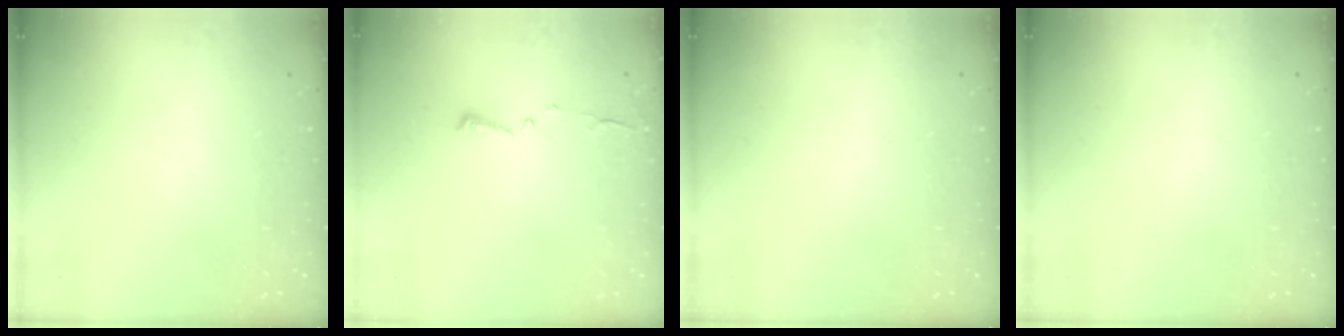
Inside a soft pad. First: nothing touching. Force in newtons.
{"total": 3.9, "press": 3.9, "slide": 0.3}
{"total": 0.0}
{"total": 0.0}